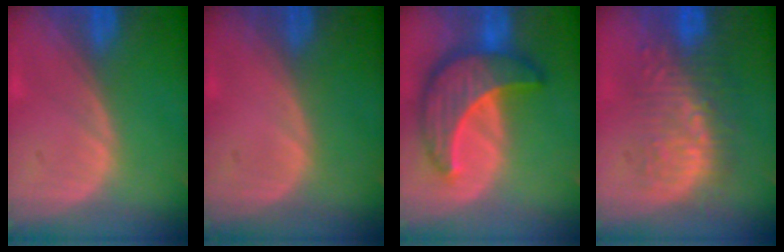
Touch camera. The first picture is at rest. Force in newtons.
{"total": 0.0}
{"total": 9.9, "press": 9.9, "slide": 0.8}
{"total": 8.9, "press": 8.7, "slide": 2.0}